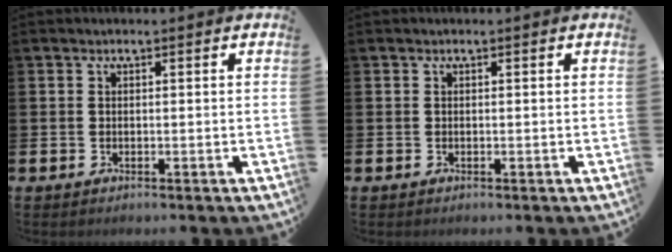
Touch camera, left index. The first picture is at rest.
{"total": 0.0}